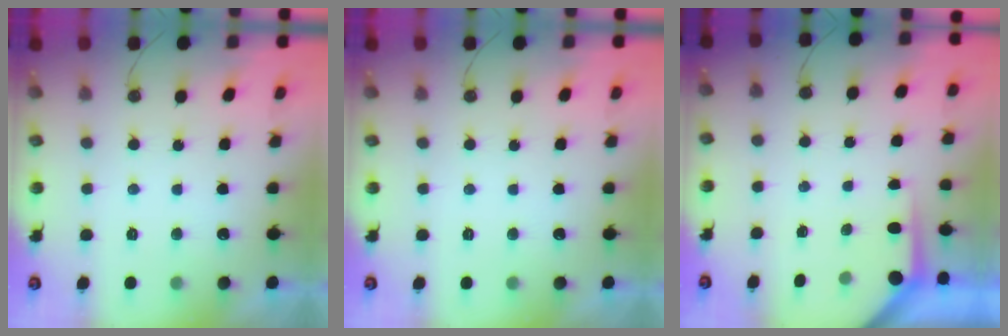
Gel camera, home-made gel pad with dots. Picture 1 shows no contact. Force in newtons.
{"total": 0.0}
{"total": 3.5, "press": 3.5, "slide": 0.4}